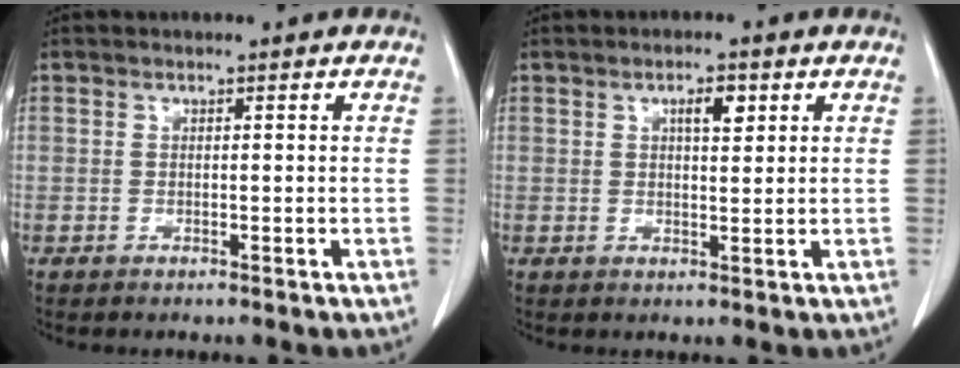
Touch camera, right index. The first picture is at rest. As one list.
[{"total": 3.2, "force": [1.4, 1.0, 2.6], "torque": [-0.044, 0.000, 0.022]}]